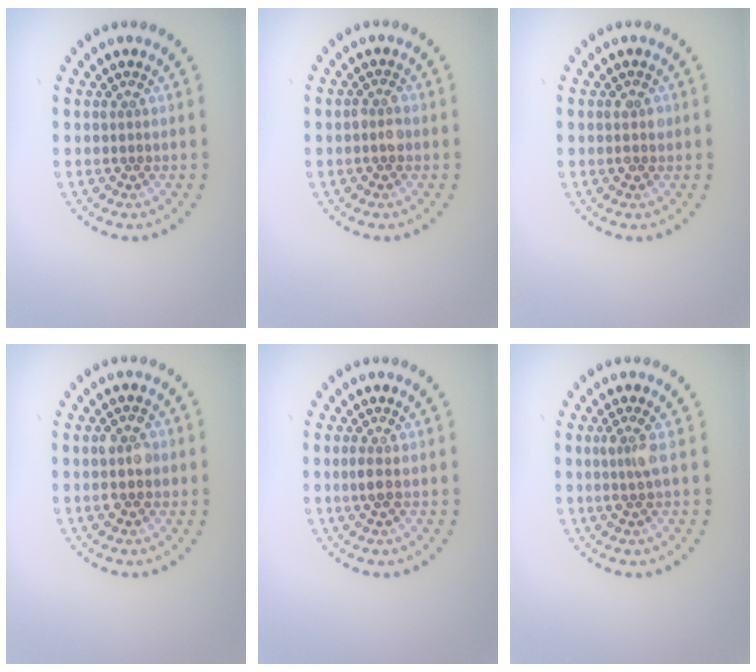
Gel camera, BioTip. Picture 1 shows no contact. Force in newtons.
{"total": 1.4, "press": 1.3, "slide": 0.5}
{"total": 1.1, "press": 1.1, "slide": 0.1}
{"total": 2.6, "press": 2.6, "slide": 0.2}
{"total": 1.3, "press": 1.2, "slide": 0.5}
{"total": 1.8, "press": 1.4, "slide": 1.2}